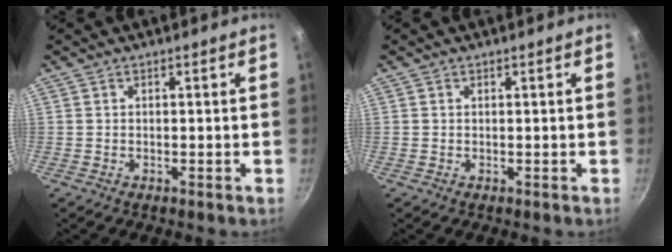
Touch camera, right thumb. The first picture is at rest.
{"total": 0.0}